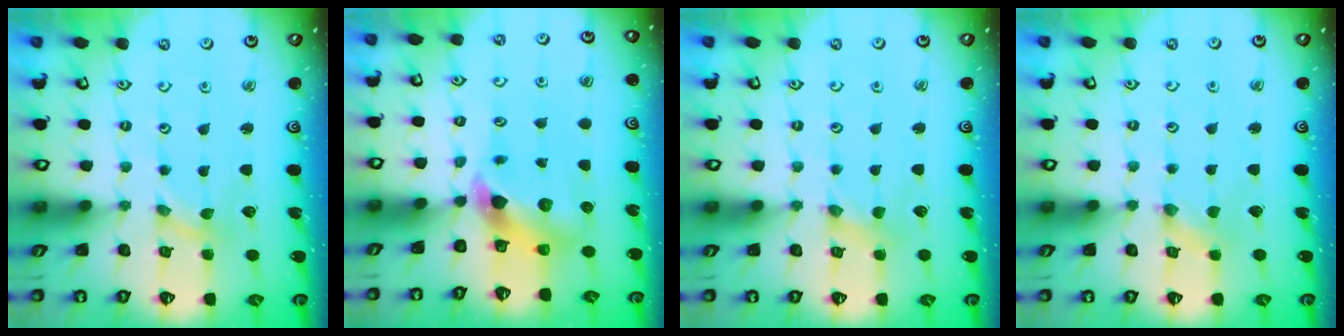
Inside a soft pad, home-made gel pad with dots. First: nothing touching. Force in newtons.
{"total": 7.5, "press": 7.5, "slide": 0.7}
{"total": 1.3, "press": 1.2, "slide": 0.3}
{"total": 0.6, "press": 0.5, "slide": 0.1}